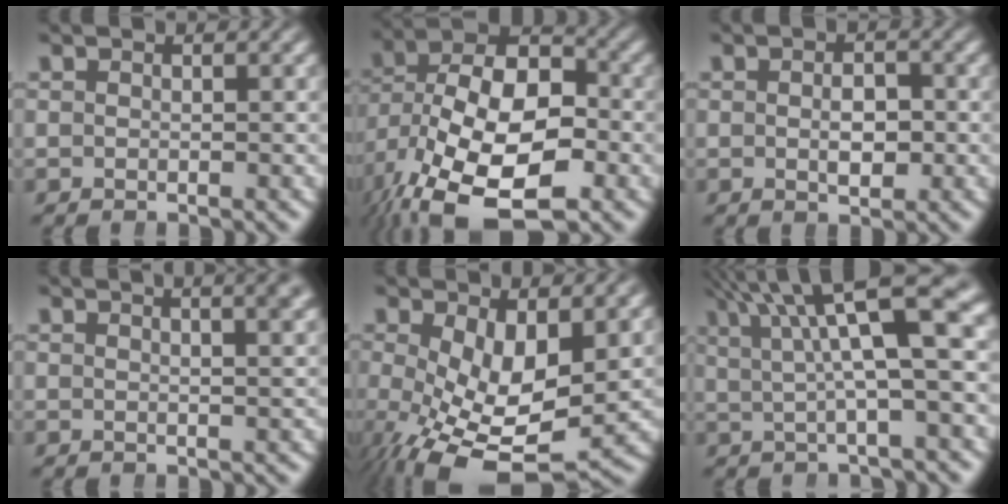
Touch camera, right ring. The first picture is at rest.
{"total": 12.5, "force": [-1.1, 8.2, 9.4], "torque": [-0.177, -0.060, 0.011]}
{"total": 2.3, "force": [-0.1, 1.0, 2.1], "torque": [-0.018, -0.001, -0.002]}
{"total": 4.1, "force": [2.5, 0.6, 3.2], "torque": [-0.021, 0.015, 0.034]}
{"total": 8.5, "force": [-1.8, 4.4, 7.1], "torque": [-0.126, -0.047, -0.002]}
{"total": 8.2, "force": [4.0, 1.8, 7.0], "torque": [-0.078, 0.034, 0.053]}